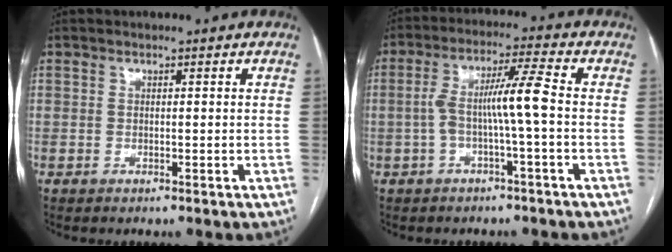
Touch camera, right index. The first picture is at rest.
{"total": 7.5, "force": [-1.0, -0.3, 7.4], "torque": [-0.141, 0.025, -0.017]}